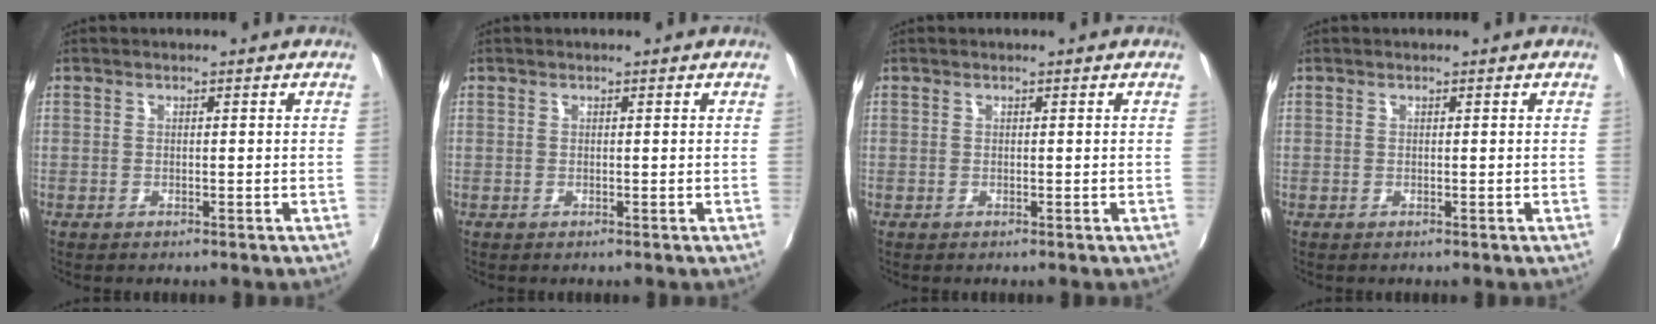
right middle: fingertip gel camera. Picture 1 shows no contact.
{"total": 0.0}
{"total": 0.0}
{"total": 0.0}